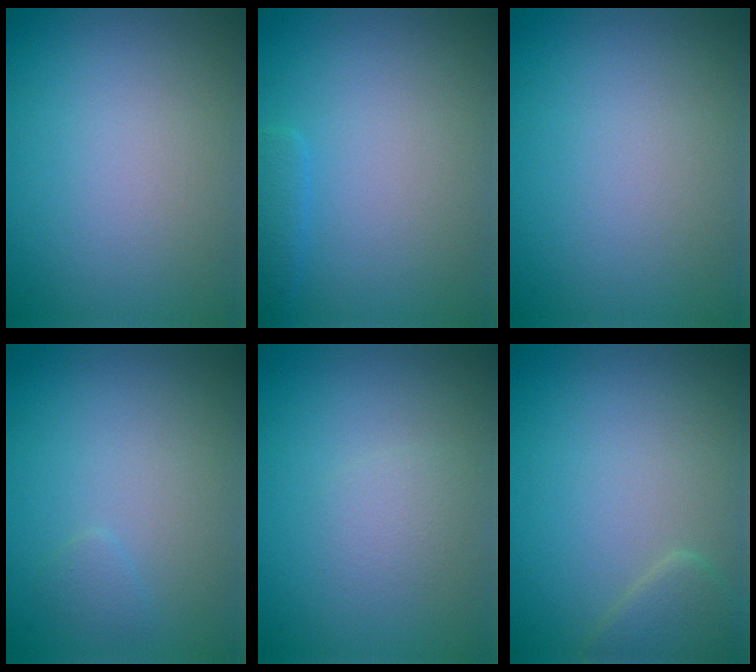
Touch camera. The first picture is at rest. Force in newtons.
{"total": 1.4, "press": 1.4, "slide": 0.2}
{"total": 0.0}
{"total": 0.7, "press": 0.7, "slide": 0.1}
{"total": 1.3, "press": 1.3, "slide": 0.2}
{"total": 1.9, "press": 1.9, "slide": 0.1}